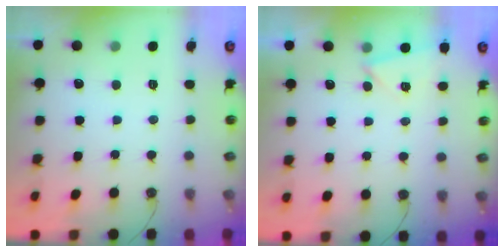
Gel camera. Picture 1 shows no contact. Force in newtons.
{"total": 3.8, "press": 2.8, "slide": 2.6}